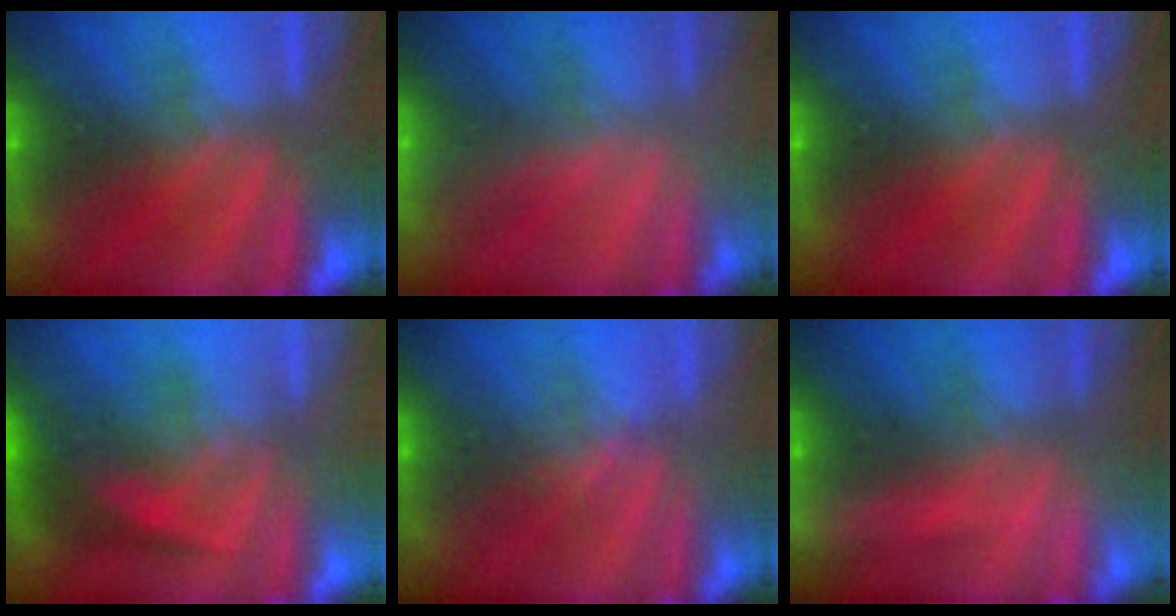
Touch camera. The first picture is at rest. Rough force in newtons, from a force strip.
{"total": 2.2}
{"total": 0.0}
{"total": 2.9}
{"total": 2.1}
{"total": 2.3}